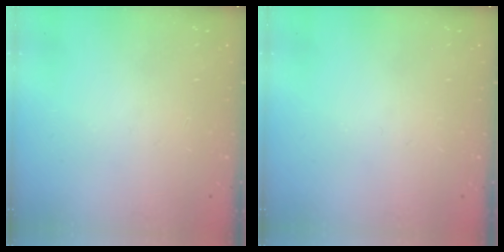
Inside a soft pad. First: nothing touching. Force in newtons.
{"total": 0.0}